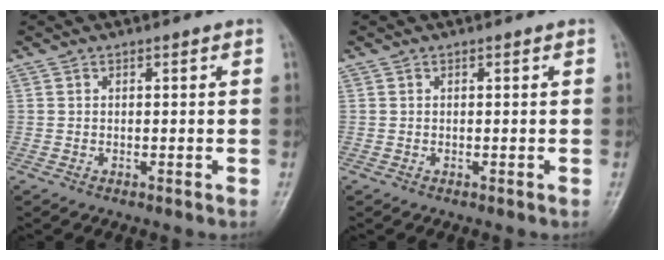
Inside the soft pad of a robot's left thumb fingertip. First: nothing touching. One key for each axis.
{"total": 0.0}